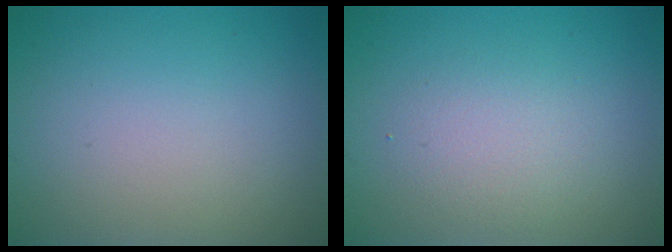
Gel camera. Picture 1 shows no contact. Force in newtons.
{"total": 2.3, "press": 2.3, "slide": 0.1}